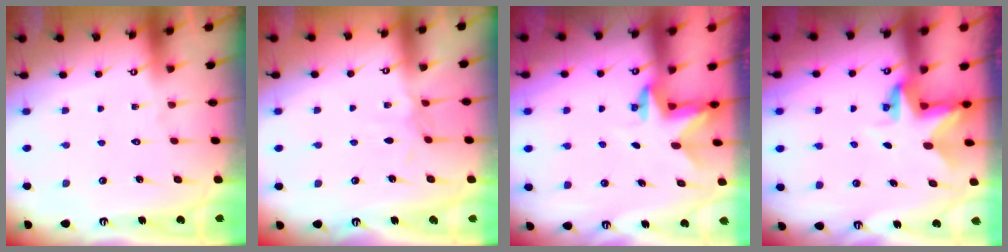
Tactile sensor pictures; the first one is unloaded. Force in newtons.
{"total": 3.0, "press": 3.0, "slide": 0.5}
{"total": 2.4, "press": 2.4, "slide": 0.4}
{"total": 3.2, "press": 3.2, "slide": 0.2}